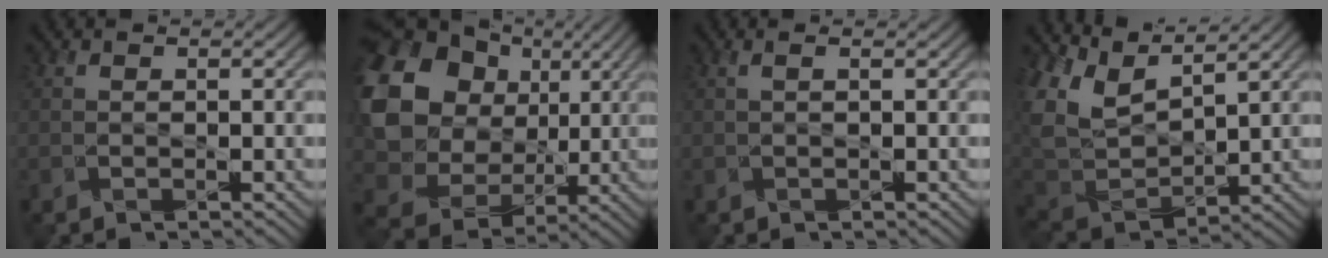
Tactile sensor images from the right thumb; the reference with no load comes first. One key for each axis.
{"total": 16.6, "fx": 3.9, "fy": 13.4, "fz": 9.1, "tx": -0.236, "ty": 0.017, "tz": 0.073}
{"total": 0.9, "fx": 0.2, "fy": 0.0, "fz": 0.9, "tx": -0.021, "ty": 0.007, "tz": -0.001}
{"total": 9.5, "fx": 5.6, "fy": 4.6, "fz": 6.1, "tx": -0.156, "ty": 0.008, "tz": 0.110}